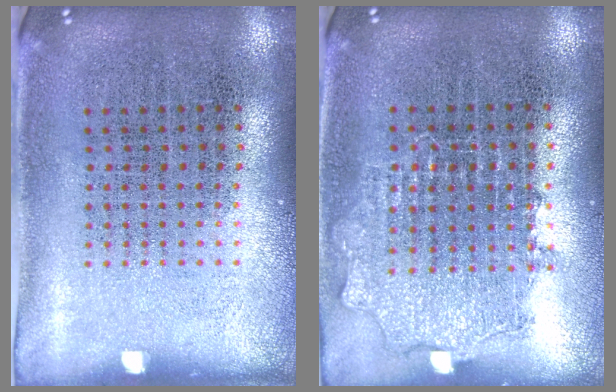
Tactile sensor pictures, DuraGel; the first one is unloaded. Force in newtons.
{"total": 0.9, "press": 0.9, "slide": 0.2}